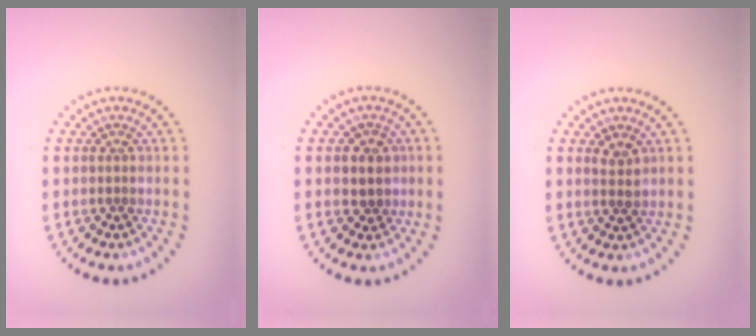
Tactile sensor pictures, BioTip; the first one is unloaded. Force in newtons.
{"total": 2.3, "press": 2.1, "slide": 0.9}
{"total": 1.3, "press": 1.2, "slide": 0.4}